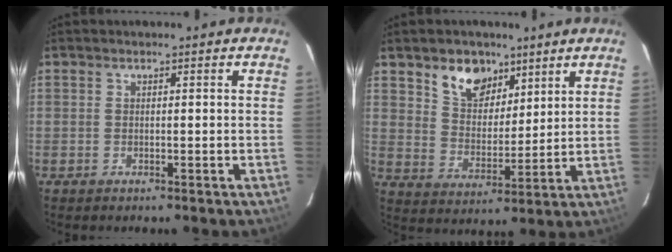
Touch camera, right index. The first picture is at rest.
{"total": 9.4, "force": [6.0, 6.0, 4.1], "torque": [-0.070, 0.012, 0.114]}